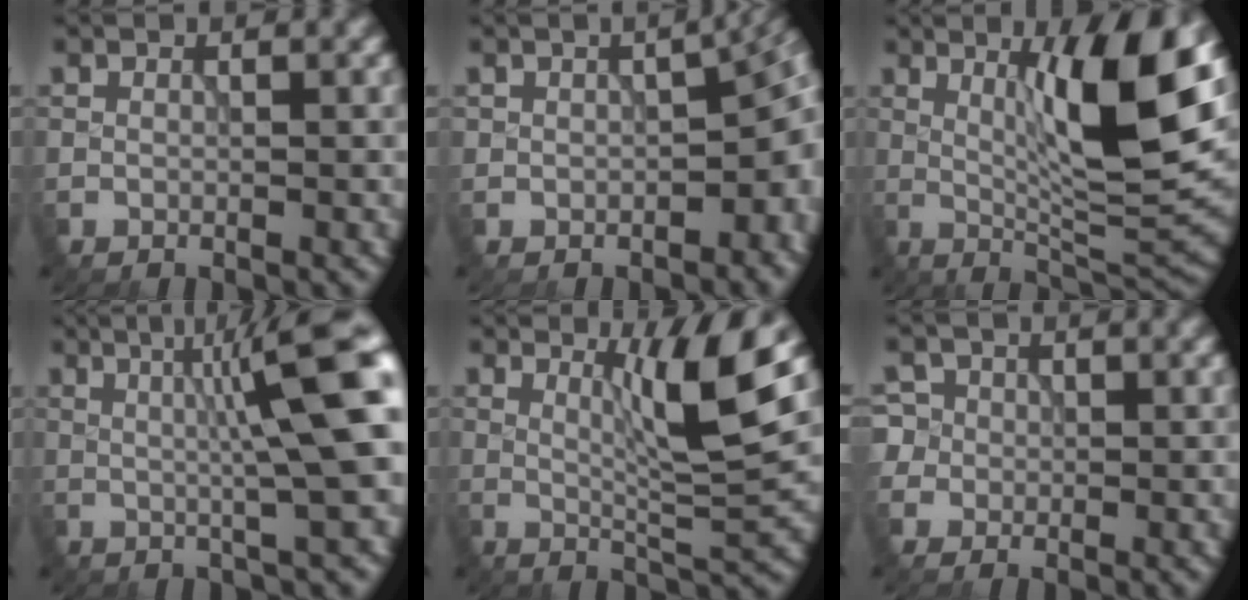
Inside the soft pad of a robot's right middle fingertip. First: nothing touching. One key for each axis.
{"total": 7.3, "fx": -0.6, "fy": 4.1, "fz": 6.1, "tx": -0.059, "ty": -0.007, "tz": -0.013}
{"total": 10.0, "fx": 2.5, "fy": 1.4, "fz": 9.6, "tx": -0.141, "ty": -0.010, "tz": 0.049}
{"total": 8.7, "fx": 1.6, "fy": 1.1, "fz": 8.4, "tx": -0.107, "ty": 0.023, "tz": 0.019}
{"total": 5.9, "fx": 2.2, "fy": 0.3, "fz": 5.5, "tx": -0.098, "ty": -0.006, "tz": 0.041}
{"total": 3.7, "fx": 0.6, "fy": 3.6, "fz": 1.0, "tx": -0.006, "ty": 0.030, "tz": -0.004}